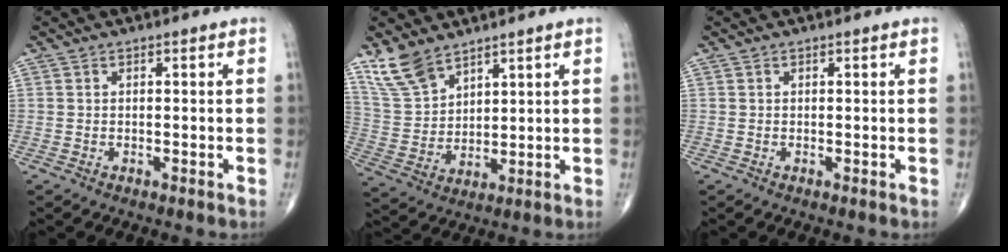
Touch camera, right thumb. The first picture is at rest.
{"total": 8.9, "force": [6.9, 4.2, 3.9], "torque": [-0.074, -0.026, 0.154]}
{"total": 0.0}